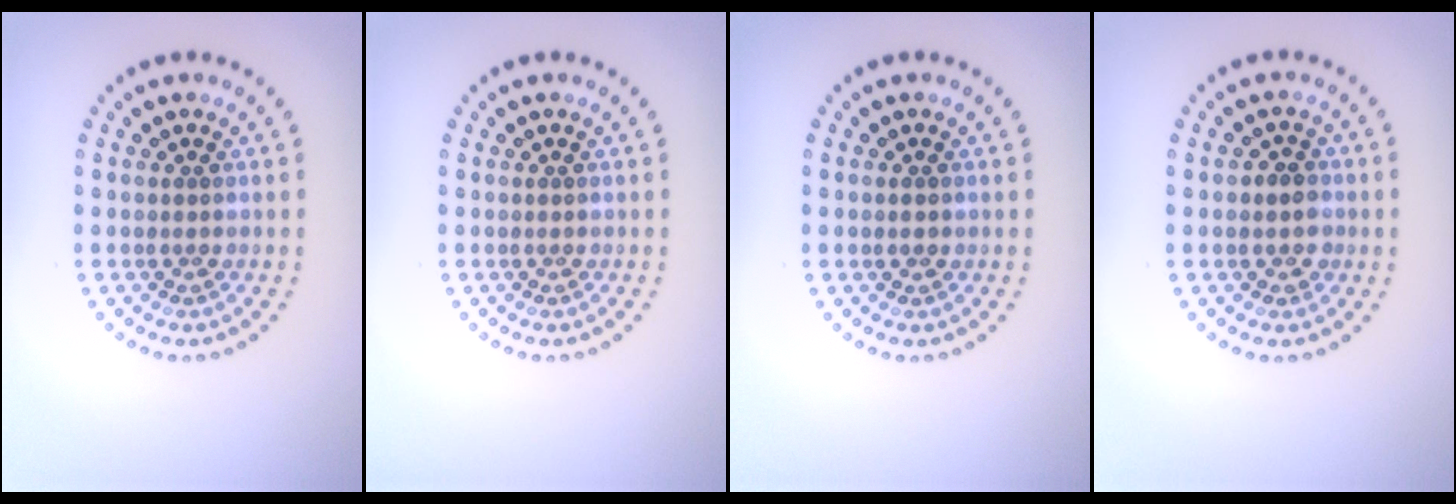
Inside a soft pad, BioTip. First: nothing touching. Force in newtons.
{"total": 0.0}
{"total": 0.9, "press": 0.9, "slide": 0.1}
{"total": 1.9, "press": 1.8, "slide": 0.5}